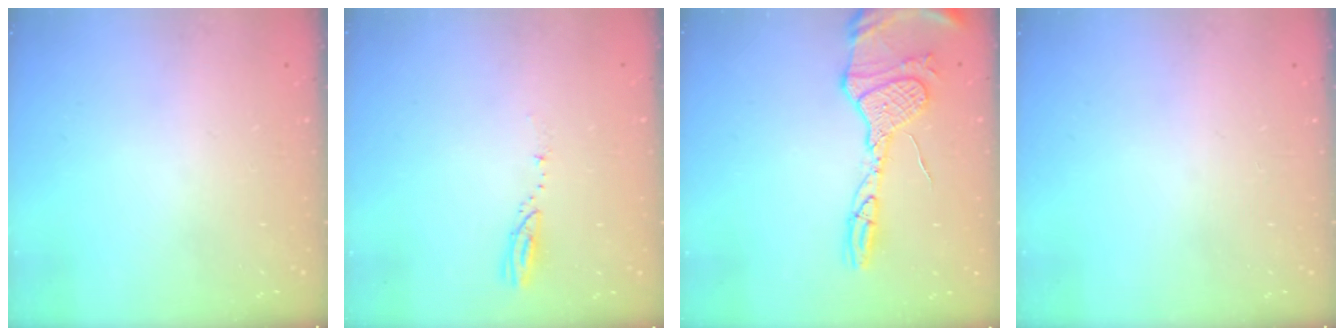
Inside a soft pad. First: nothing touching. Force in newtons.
{"total": 3.1, "press": 3.1, "slide": 0.3}
{"total": 16.0, "press": 15.9, "slide": 1.6}
{"total": 0.0}